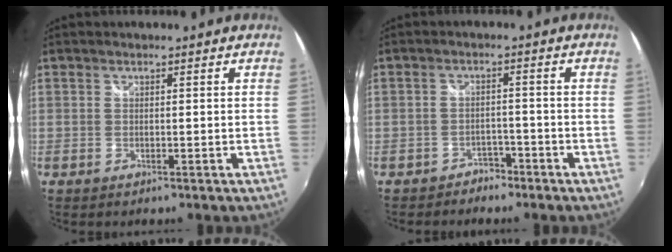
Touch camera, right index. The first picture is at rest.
{"total": 3.7, "force": [-3.1, 2.1, 0.3], "torque": [-0.011, 0.006, -0.048]}